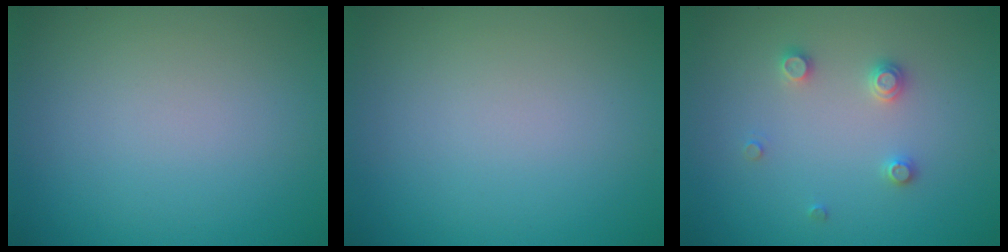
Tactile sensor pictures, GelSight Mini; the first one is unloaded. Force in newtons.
{"total": 0.0}
{"total": 1.8, "press": 1.7, "slide": 0.3}